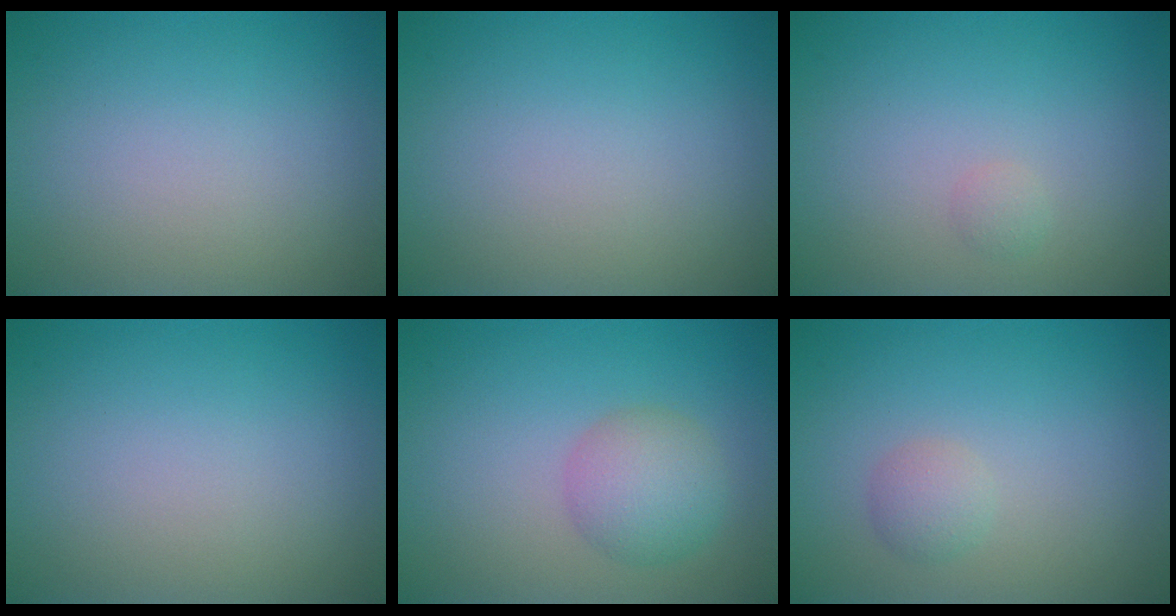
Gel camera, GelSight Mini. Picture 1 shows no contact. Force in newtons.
{"total": 0.0}
{"total": 0.6, "press": 0.6, "slide": 0.1}
{"total": 0.0}
{"total": 3.5, "press": 3.5, "slide": 0.1}
{"total": 1.4, "press": 1.4, "slide": 0.1}